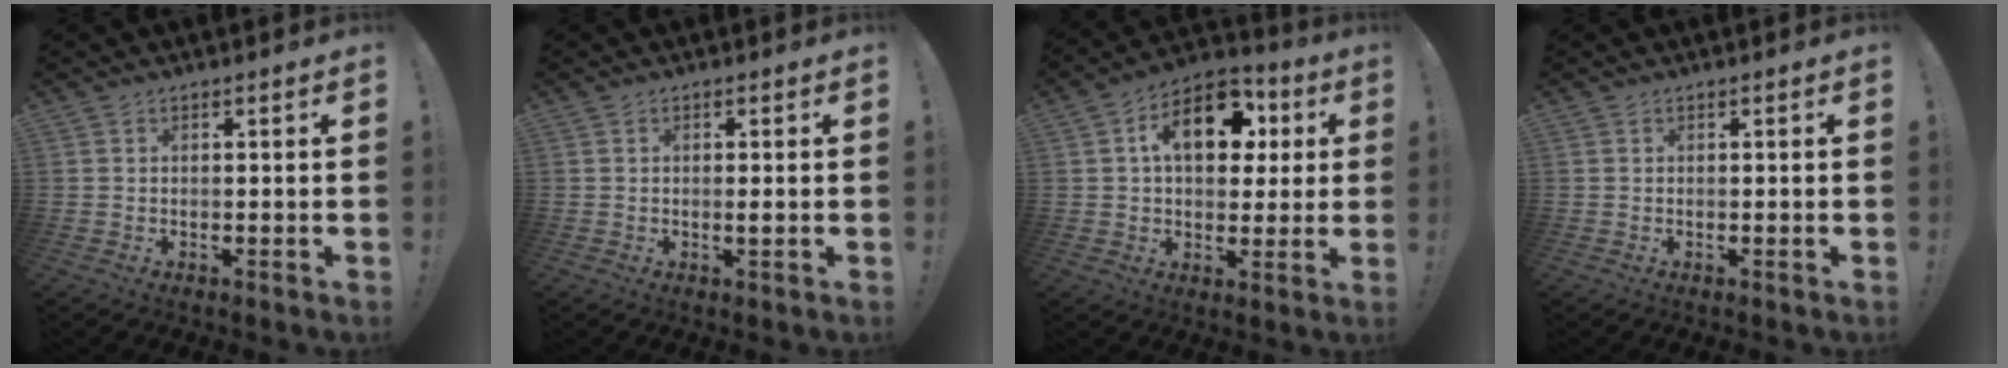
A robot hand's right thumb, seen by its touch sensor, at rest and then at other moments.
{"total": 0.9, "force": [-0.1, -0.1, 0.9], "torque": [-0.008, -0.006, -0.004]}
{"total": 16.1, "force": [4.9, 10.3, 11.4], "torque": [-0.158, -0.005, 0.086]}
{"total": 0.0}